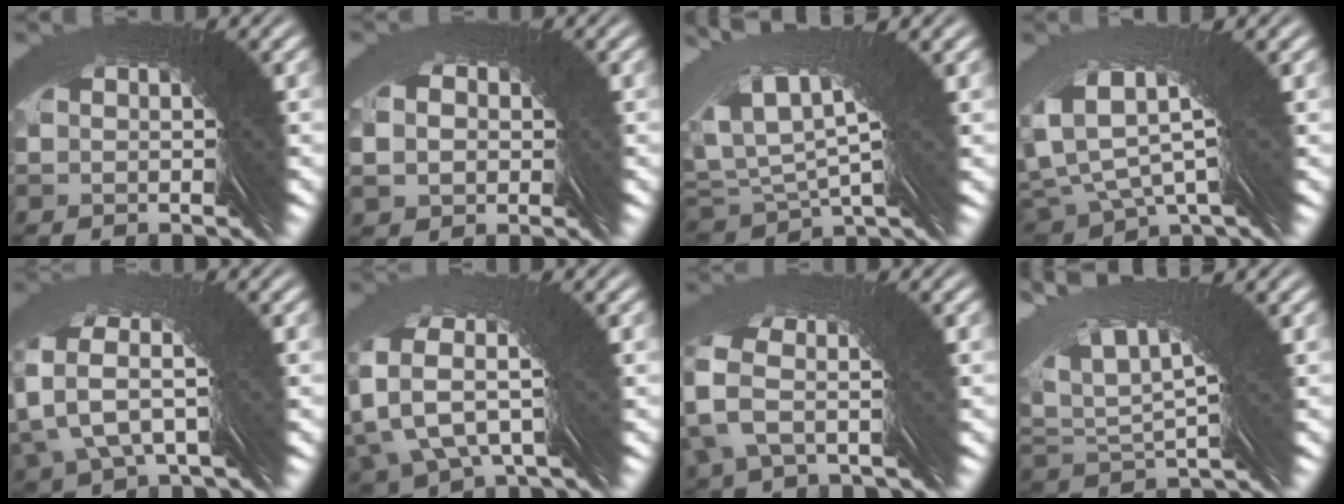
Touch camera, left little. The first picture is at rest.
{"total": 3.1, "force": [0.9, 2.8, 1.0], "torque": [-0.015, 0.013, 0.005]}
{"total": 3.3, "force": [2.6, 0.5, 1.9], "torque": [-0.059, 0.017, 0.048]}
{"total": 1.7, "force": [1.6, -0.2, 0.6], "torque": [-0.035, 0.019, 0.024]}
{"total": 5.0, "force": [3.9, -2.3, -2.2], "torque": [0.001, 0.038, 0.052]}
{"total": 4.3, "force": [4.1, -0.9, -0.9], "torque": [-0.028, 0.032, 0.056]}
{"total": 4.1, "force": [3.1, -2.4, -1.1], "torque": [0.007, 0.052, 0.035]}
{"total": 4.9, "force": [3.9, 1.0, 2.9], "torque": [-0.064, 0.038, 0.058]}